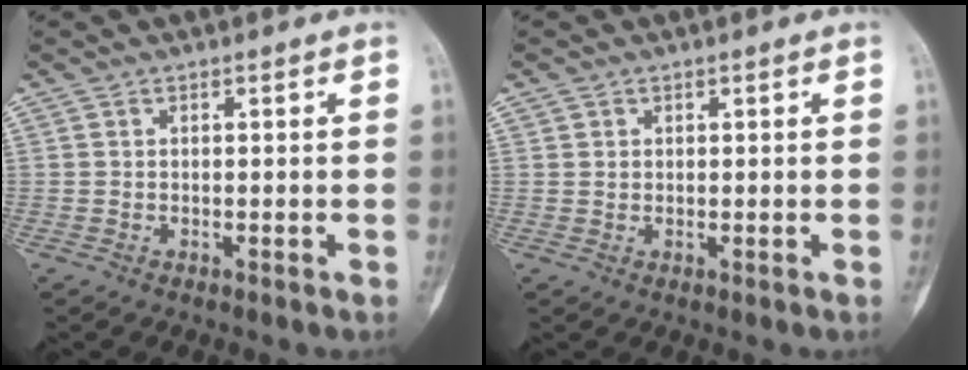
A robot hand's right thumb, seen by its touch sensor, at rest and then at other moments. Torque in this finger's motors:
{"motor_torque": [-0.20, 0.08, -0.25, -0.25, -0.07]}